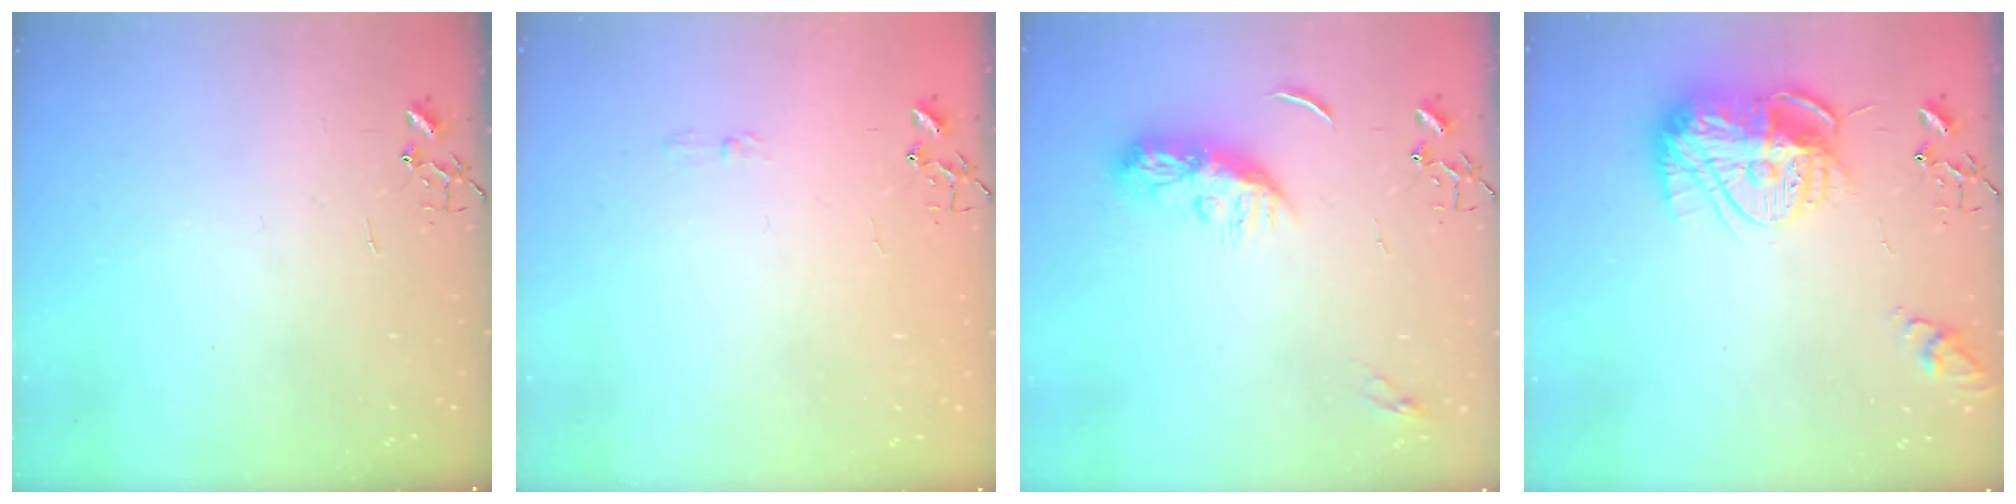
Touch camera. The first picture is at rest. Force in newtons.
{"total": 3.6, "press": 3.5, "slide": 0.5}
{"total": 8.4, "press": 8.4, "slide": 0.4}
{"total": 15.5, "press": 15.4, "slide": 1.4}